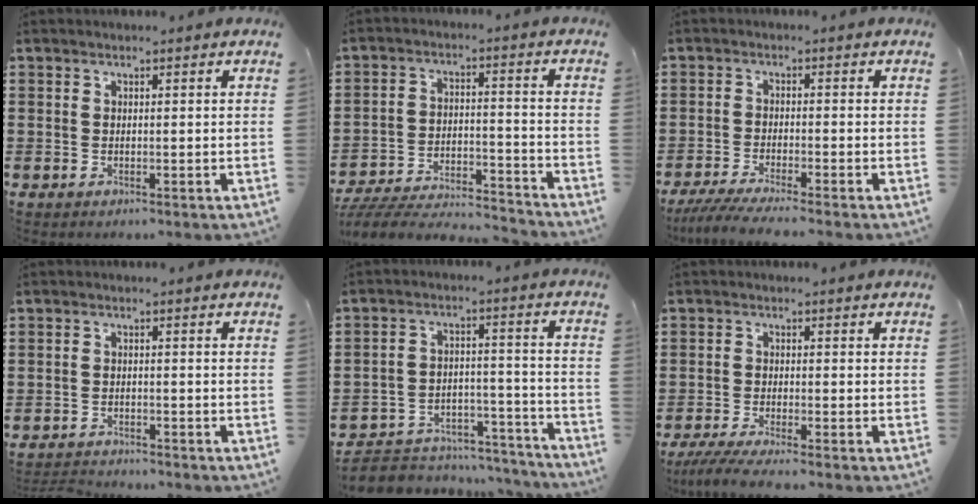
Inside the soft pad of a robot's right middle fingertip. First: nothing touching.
{"total": 6.2, "force": [-6.0, 0.8, 1.5], "torque": [-0.040, 0.004, -0.124]}
{"total": 4.1, "force": [-3.7, -0.1, 1.6], "torque": [-0.040, -0.015, -0.076]}
{"total": 2.3, "force": [-2.3, 0.3, -0.1], "torque": [-0.006, -0.001, -0.051]}
{"total": 4.8, "force": [-4.5, 1.6, 0.4], "torque": [-0.010, 0.012, -0.093]}
{"total": 3.3, "force": [-3.0, 0.0, 1.5], "torque": [-0.040, -0.010, -0.062]}